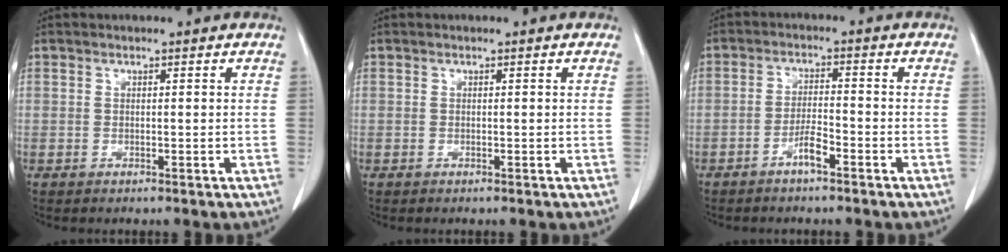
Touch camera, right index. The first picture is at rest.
{"total": 0.0}
{"total": 3.4, "force": [-2.3, 0.3, 2.5], "torque": [-0.050, 0.003, -0.044]}